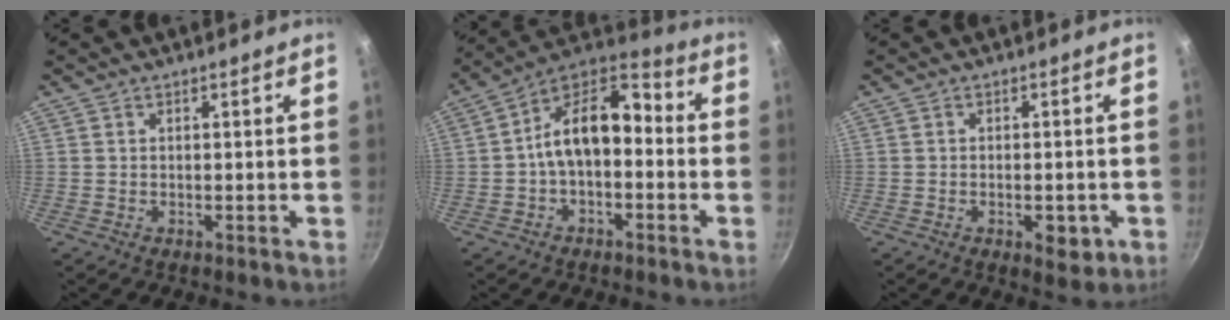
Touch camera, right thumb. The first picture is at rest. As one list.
[{"total": 14.0, "force": [-1.3, 8.5, 11.1], "torque": [-0.166, 0.059, -0.037]}, {"total": 4.7, "force": [-1.7, 2.4, 3.7], "torque": [-0.037, 0.009, -0.017]}]